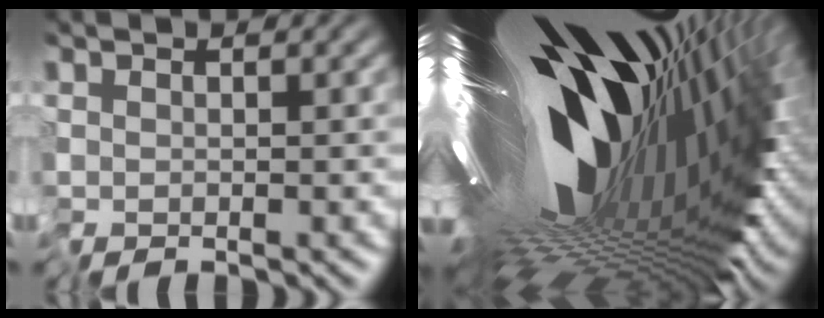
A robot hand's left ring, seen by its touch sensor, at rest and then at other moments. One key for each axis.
{"total": 20.1, "fx": 2.5, "fy": 6.2, "fz": 18.9, "tx": -0.293, "ty": -0.016, "tz": 0.030}